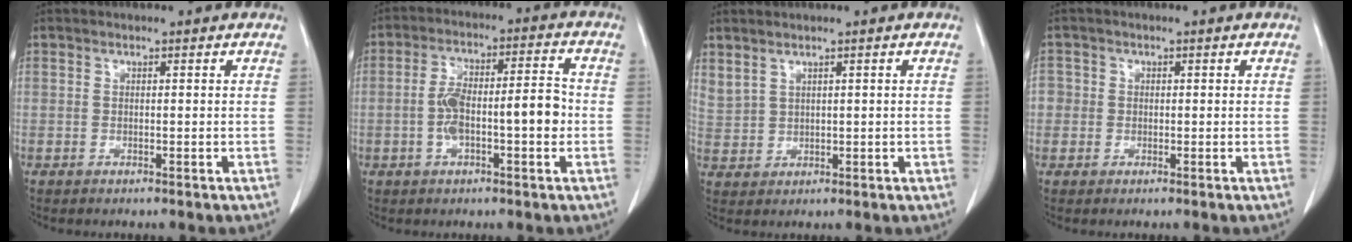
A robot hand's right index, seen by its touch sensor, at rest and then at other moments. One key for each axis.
{"total": 9.6, "fx": -1.6, "fy": 2.6, "fz": 9.1, "tx": -0.166, "ty": 0.029, "tz": -0.025}
{"total": 3.7, "fx": 2.6, "fy": 2.1, "fz": 1.6, "tx": -0.039, "ty": 0.005, "tz": 0.069}
{"total": 2.4, "fx": -0.1, "fy": 2.4, "fz": 0.3, "tx": 0.005, "ty": 0.005, "tz": -0.005}